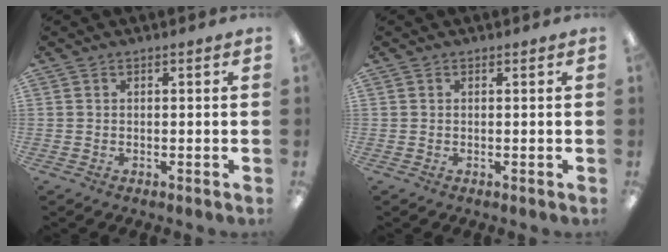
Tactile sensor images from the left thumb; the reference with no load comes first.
{"total": 0.0}